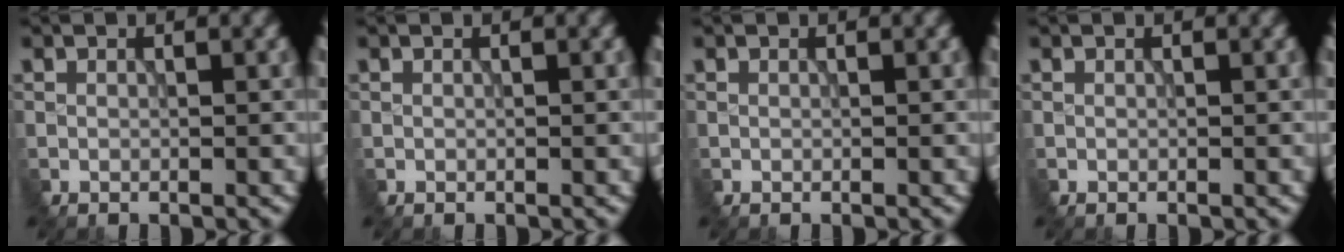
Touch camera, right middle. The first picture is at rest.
{"total": 0.0}
{"total": 0.0}
{"total": 0.0}